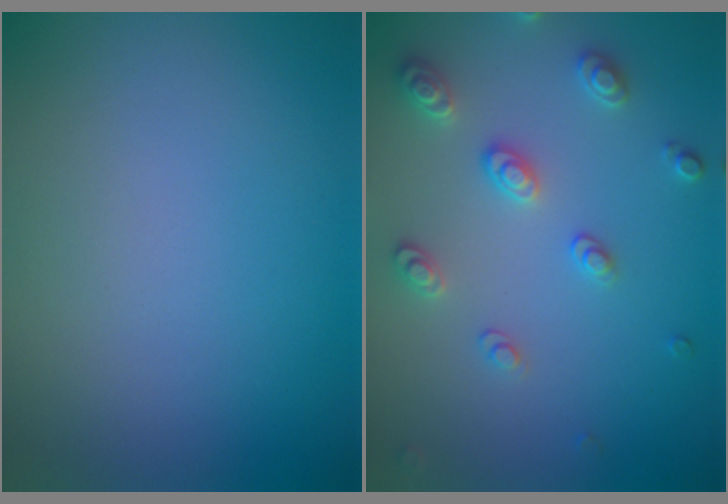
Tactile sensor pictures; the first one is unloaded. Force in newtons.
{"total": 3.0, "press": 2.9, "slide": 0.6}